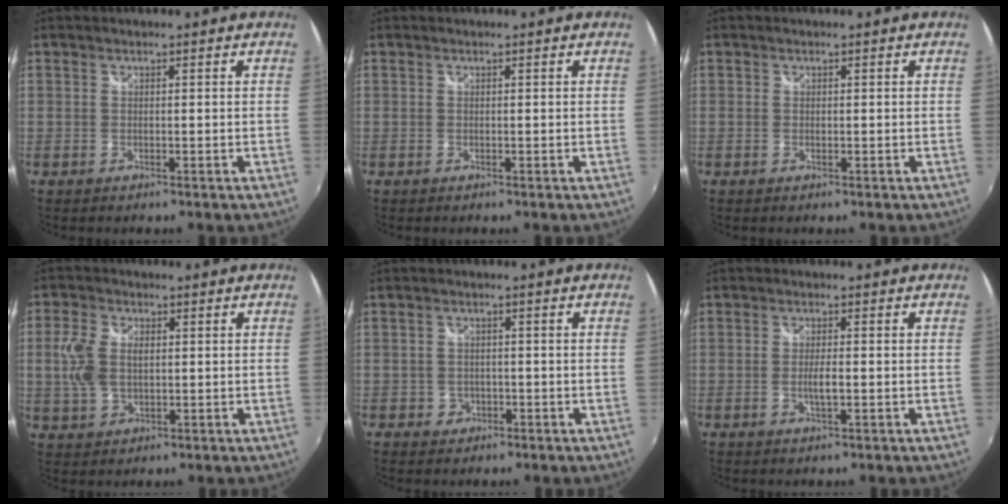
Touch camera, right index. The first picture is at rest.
{"total": 0.0}
{"total": 0.0}
{"total": 6.9, "force": [0.6, 4.5, 5.2], "torque": [-0.114, 0.006, 0.014]}
{"total": 2.8, "force": [-1.1, 2.5, 0.5], "torque": [-0.014, 0.003, -0.017]}
{"total": 2.5, "force": [-0.5, 0.3, 2.4], "torque": [-0.044, -0.004, -0.010]}